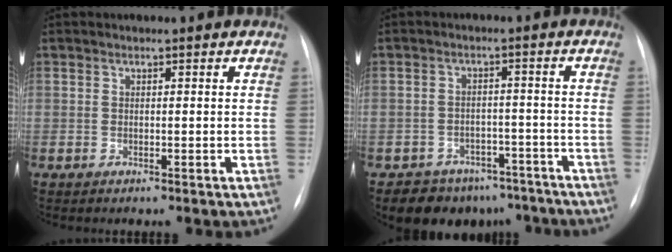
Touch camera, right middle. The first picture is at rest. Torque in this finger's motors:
{"motor_torque": [0.06, -0.12, 0.06, 0.03]}